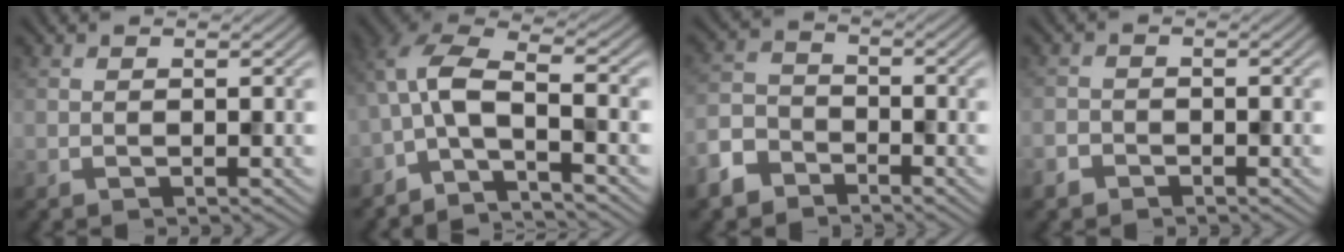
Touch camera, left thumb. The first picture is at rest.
{"total": 6.5, "force": [-3.0, 2.3, 5.3], "torque": [-0.113, 0.016, -0.076]}
{"total": 5.9, "force": [-4.4, 3.5, 2.0], "torque": [-0.057, -0.006, -0.103]}
{"total": 2.1, "force": [-1.6, 1.2, 0.5], "torque": [-0.014, -0.004, -0.040]}